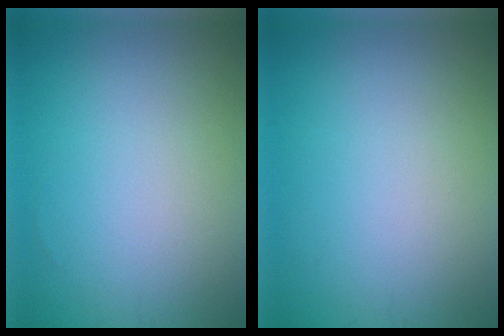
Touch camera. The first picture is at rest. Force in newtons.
{"total": 0.0}